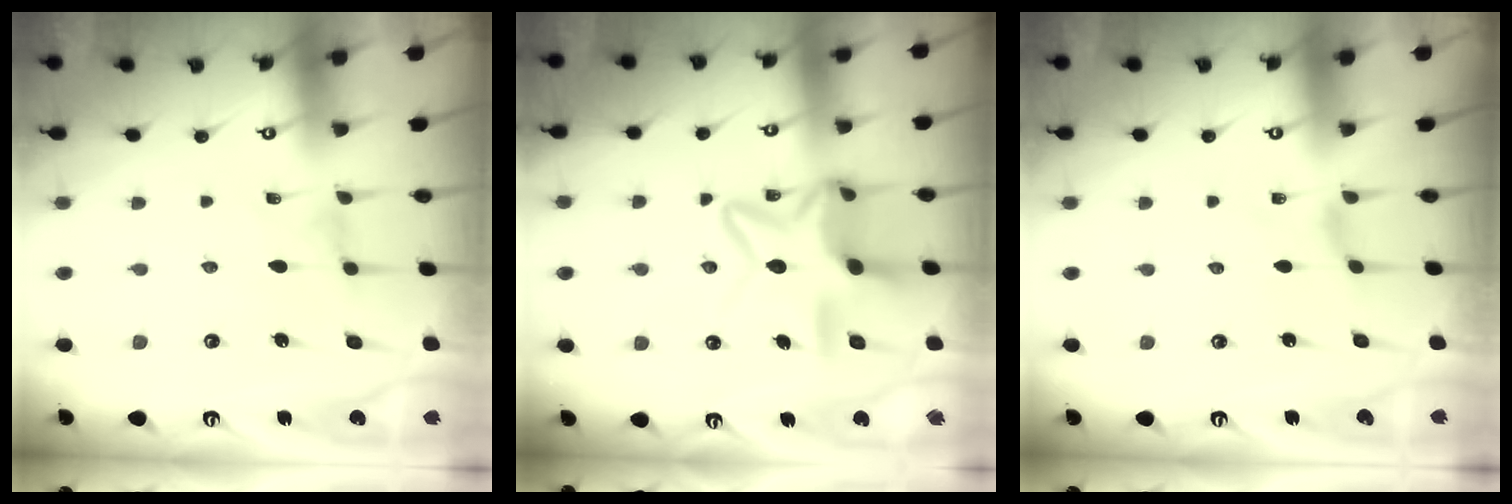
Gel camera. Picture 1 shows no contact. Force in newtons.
{"total": 13.2, "press": 13.2, "slide": 1.1}
{"total": 0.9, "press": 0.8, "slide": 0.4}